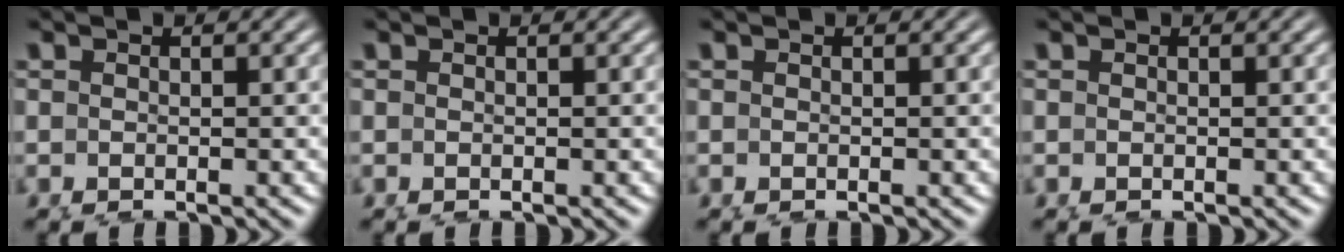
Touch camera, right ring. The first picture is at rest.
{"total": 0.0}
{"total": 0.0}
{"total": 0.0}